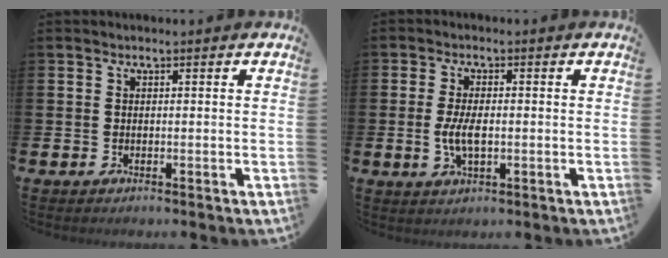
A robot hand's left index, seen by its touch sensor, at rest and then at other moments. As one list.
[{"total": 4.1, "force": [-0.3, 1.8, 3.7], "torque": [-0.070, -0.001, -0.009]}]